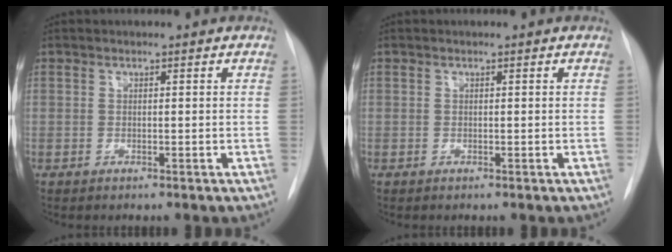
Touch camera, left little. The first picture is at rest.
{"total": 0.0}